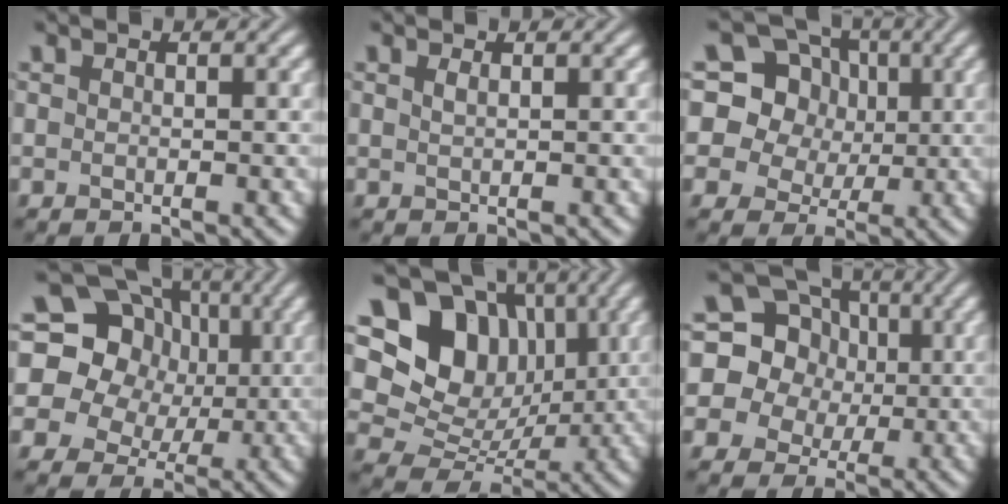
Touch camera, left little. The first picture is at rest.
{"total": 0.7, "force": [0.4, 0.2, 0.6], "torque": [-0.009, 0.002, 0.007]}
{"total": 12.9, "force": [5.0, 10.9, 4.8], "torque": [-0.142, 0.056, 0.083]}
{"total": 20.4, "force": [5.1, 17.9, 8.3], "torque": [-0.174, 0.035, 0.057]}
{"total": 12.0, "force": [4.1, 9.4, 6.4], "torque": [-0.112, 0.034, 0.056]}
{"total": 14.1, "force": [3.7, 12.7, 4.8], "torque": [-0.134, 0.047, 0.048]}